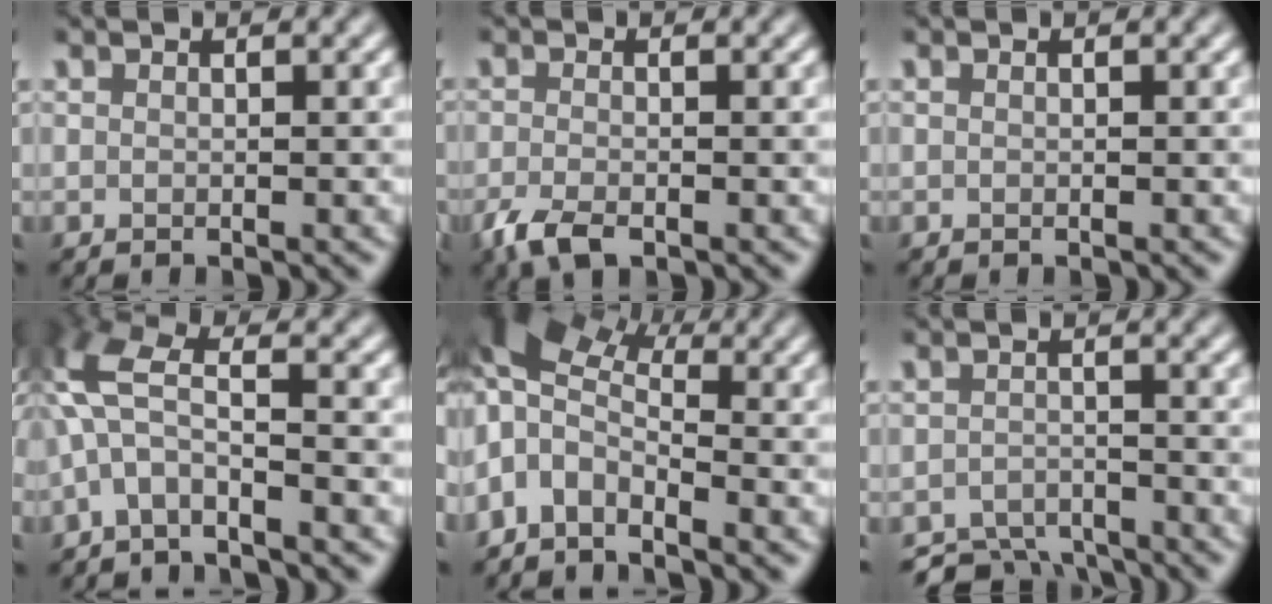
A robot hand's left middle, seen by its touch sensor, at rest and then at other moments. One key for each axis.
{"total": 2.7, "fx": -1.7, "fy": 1.0, "fz": 1.9, "tx": -0.041, "ty": -0.007, "tz": -0.041}
{"total": 0.0}
{"total": 5.1, "fx": -1.5, "fy": 1.7, "fz": 4.6, "tx": -0.105, "ty": 0.016, "tz": -0.046}
{"total": 6.1, "fx": -0.6, "fy": 3.8, "fz": 4.7, "tx": -0.094, "ty": 0.004, "tz": -0.031}
{"total": 4.6, "fx": -4.3, "fy": 1.4, "fz": 1.0, "tx": -0.014, "ty": -0.012, "tz": -0.076}